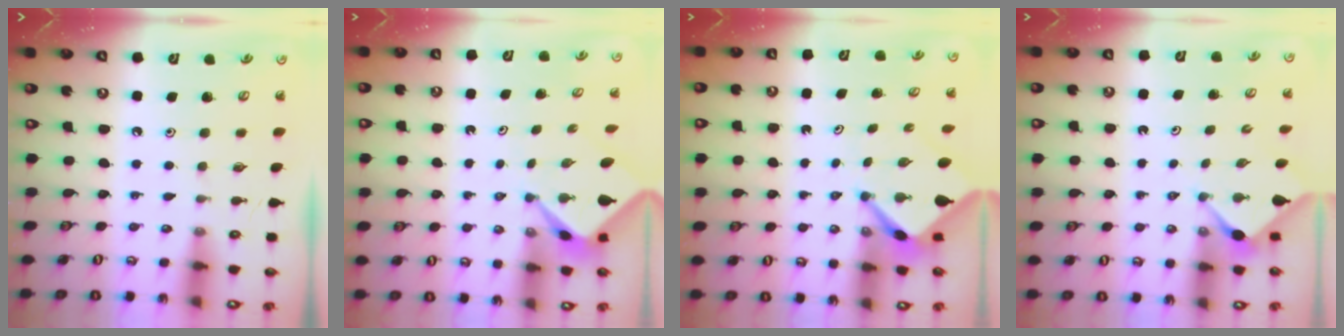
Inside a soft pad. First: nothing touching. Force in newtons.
{"total": 2.3, "press": 2.3, "slide": 0.3}
{"total": 3.8, "press": 3.8, "slide": 0.2}
{"total": 3.0, "press": 3.0, "slide": 0.3}